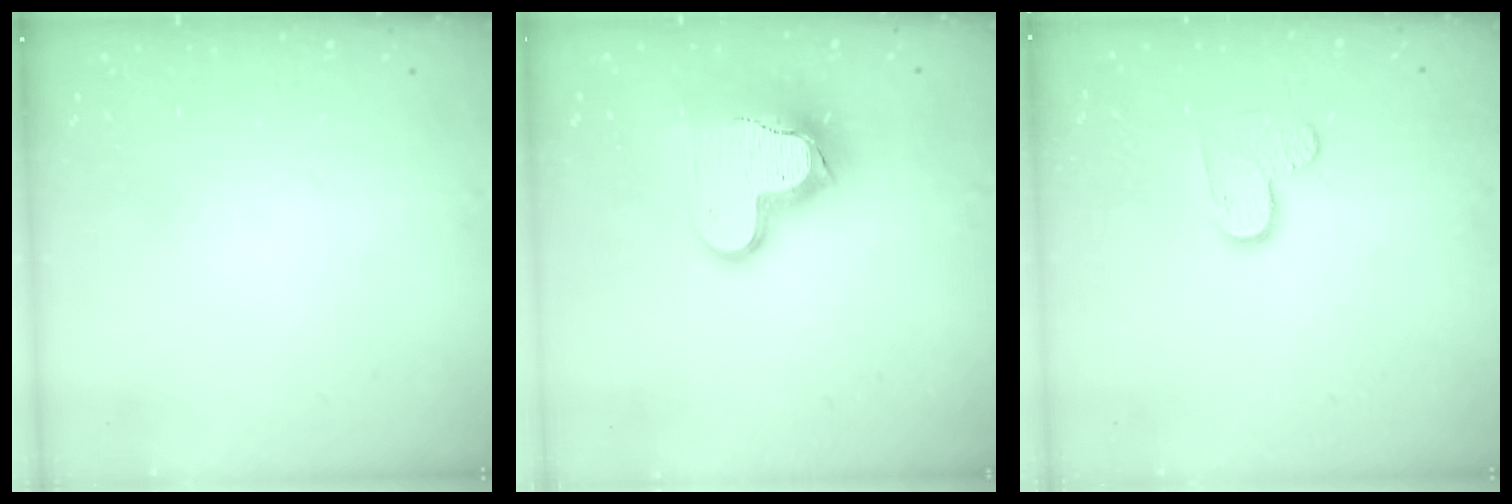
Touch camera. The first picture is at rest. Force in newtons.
{"total": 15.5, "press": 15.4, "slide": 1.8}
{"total": 6.3, "press": 6.3, "slide": 0.1}